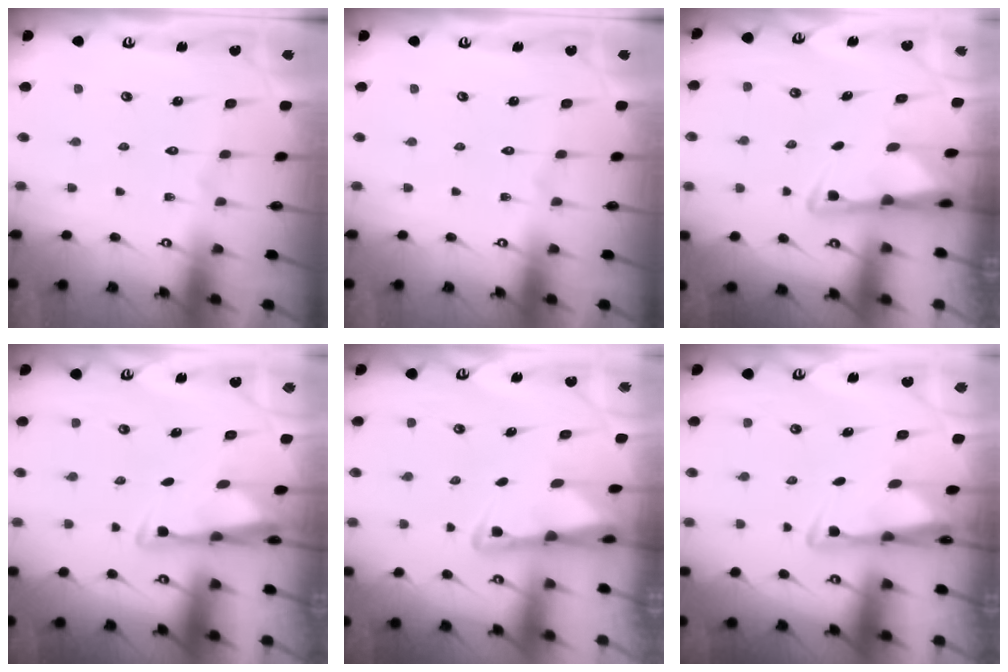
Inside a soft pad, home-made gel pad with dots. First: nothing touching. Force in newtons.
{"total": 0.0}
{"total": 3.1, "press": 3.0, "slide": 0.6}
{"total": 3.2, "press": 3.1, "slide": 0.9}
{"total": 2.4, "press": 2.3, "slide": 0.6}
{"total": 2.9, "press": 2.8, "slide": 0.9}